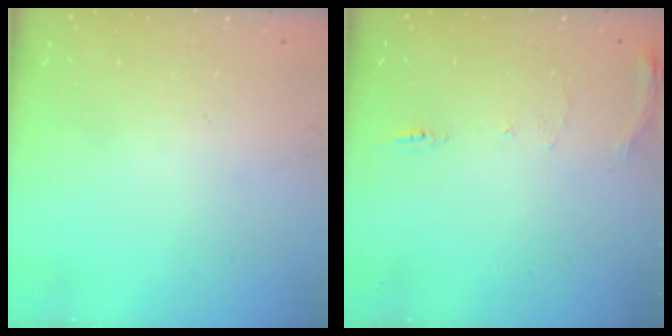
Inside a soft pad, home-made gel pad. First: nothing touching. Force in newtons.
{"total": 7.4, "press": 7.4, "slide": 0.8}